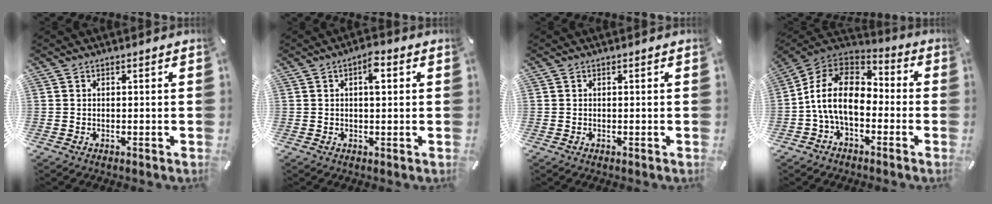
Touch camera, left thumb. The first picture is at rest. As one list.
[{"total": 4.6, "force": [1.3, 2.0, 3.9], "torque": [-0.050, -0.003, 0.013]}, {"total": 0.0}, {"total": 14.7, "force": [-3.4, 9.5, 10.7], "torque": [-0.228, 0.030, -0.067]}]